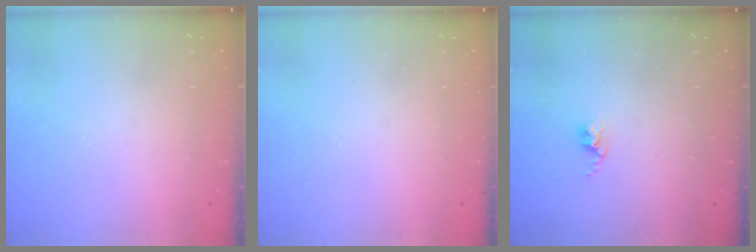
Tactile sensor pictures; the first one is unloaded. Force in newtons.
{"total": 0.0}
{"total": 2.4, "press": 2.4, "slide": 0.3}